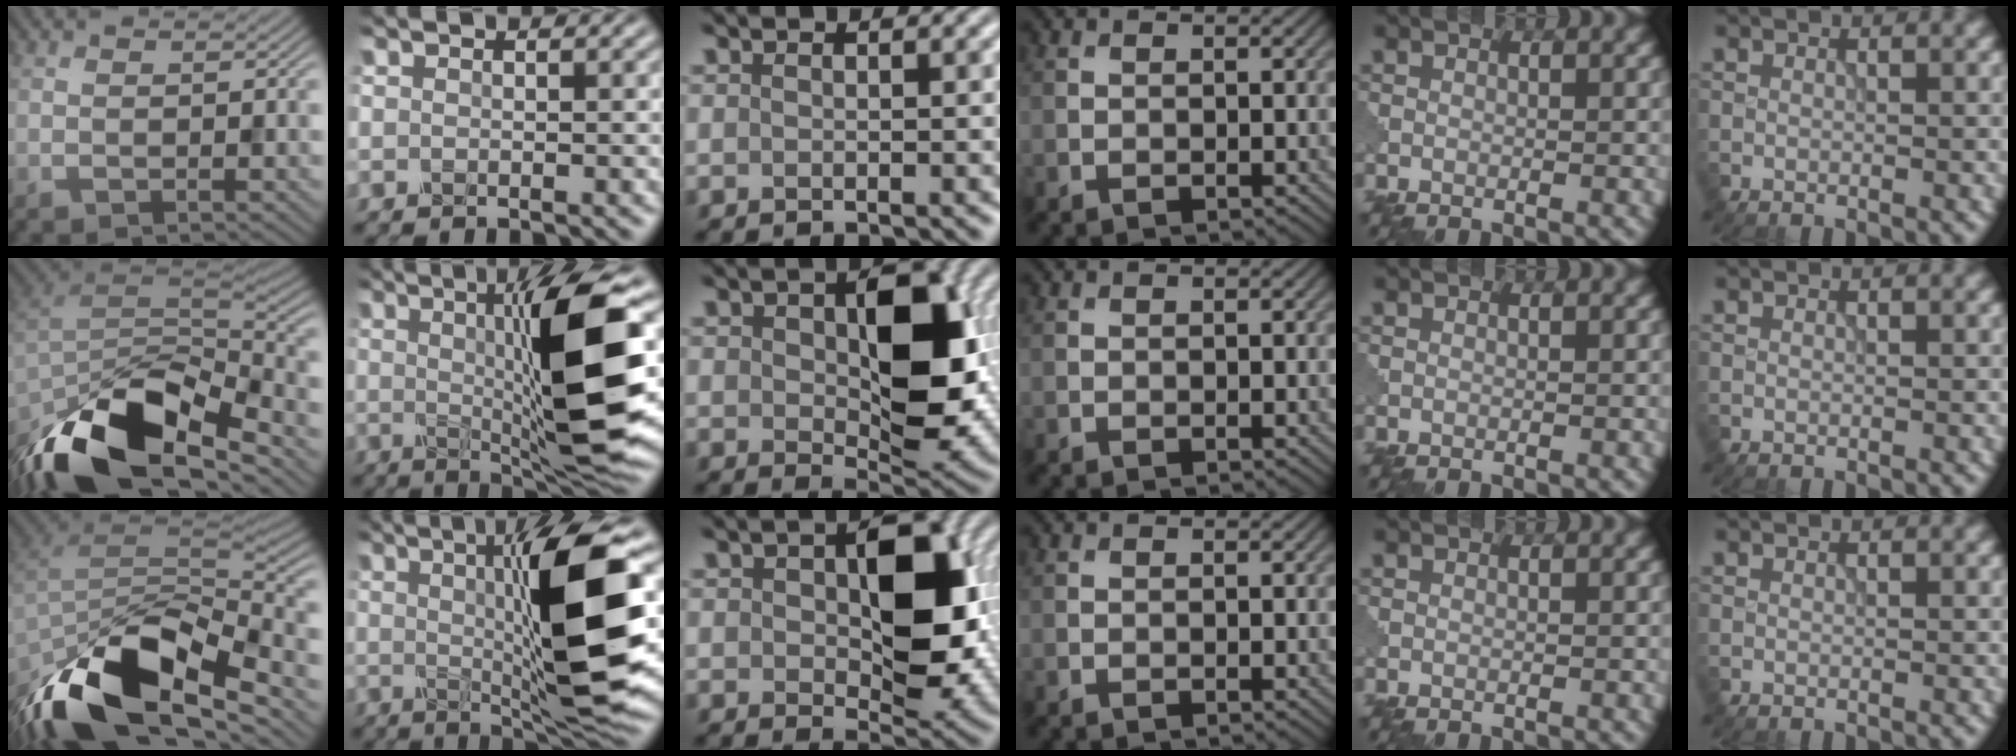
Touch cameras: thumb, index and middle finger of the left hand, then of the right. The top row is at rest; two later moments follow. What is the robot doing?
{"motion": "shake", "object": "sieve"}